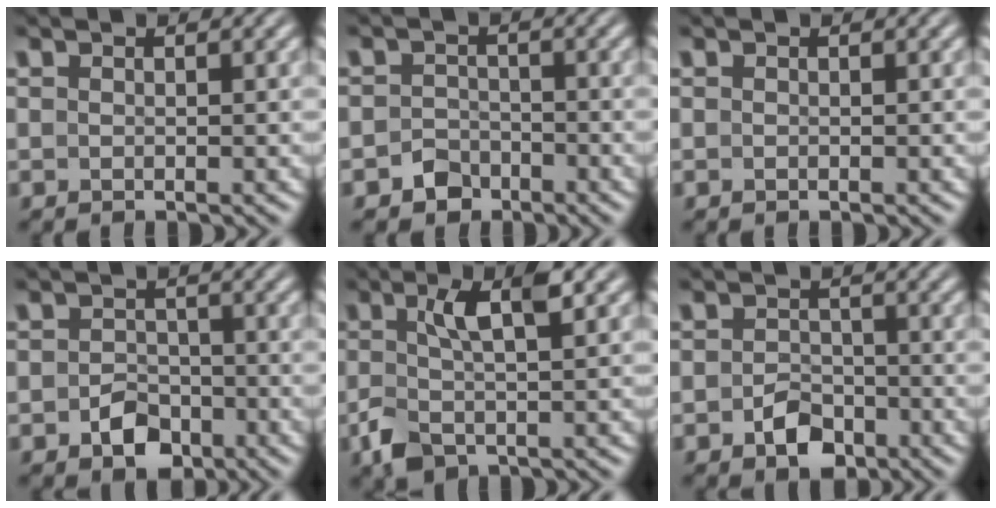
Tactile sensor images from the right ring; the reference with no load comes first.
{"total": 3.0, "force": [-2.4, 1.7, -0.1], "torque": [-0.001, -0.013, -0.038]}
{"total": 1.2, "force": [-0.4, -1.1, -0.3], "torque": [0.011, -0.012, 0.003]}
{"total": 3.1, "force": [-2.0, 2.1, 1.2], "torque": [-0.003, -0.009, -0.030]}
{"total": 3.8, "force": [-0.7, 1.3, 3.5], "torque": [-0.074, -0.005, -0.003]}
{"total": 2.9, "force": [-1.9, 1.8, 1.3], "torque": [-0.007, -0.007, -0.030]}